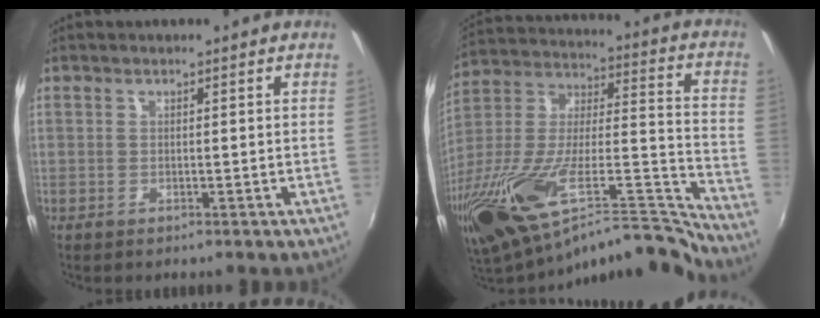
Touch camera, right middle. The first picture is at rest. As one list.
[{"total": 32.2, "force": [-23.2, 7.8, 20.9], "torque": [-0.355, -0.054, -0.370]}]